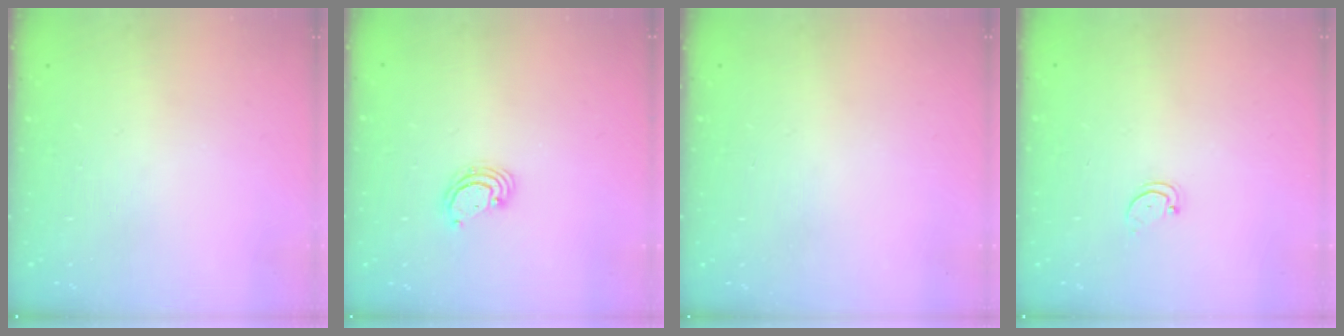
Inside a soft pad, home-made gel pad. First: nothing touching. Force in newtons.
{"total": 3.3, "press": 3.3, "slide": 0.4}
{"total": 0.0}
{"total": 1.5, "press": 1.5, "slide": 0.3}